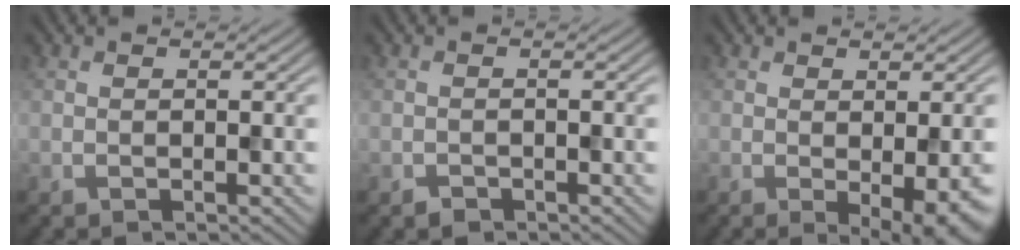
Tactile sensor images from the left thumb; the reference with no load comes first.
{"total": 0.9, "force": [-0.7, 0.5, 0.2], "torque": [-0.002, -0.001, -0.014]}
{"total": 5.4, "force": [-1.2, 1.3, 5.1], "torque": [-0.070, -0.013, -0.007]}